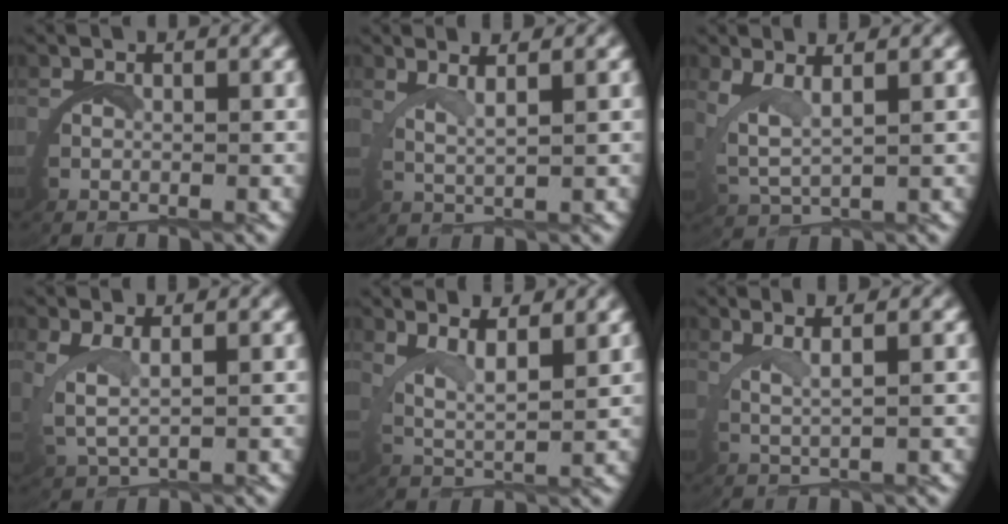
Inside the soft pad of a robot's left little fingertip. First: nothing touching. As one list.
[{"total": 2.8, "force": [2.2, -0.4, 1.7], "torque": [-0.043, -0.001, 0.044]}, {"total": 3.7, "force": [2.0, 1.7, 2.5], "torque": [-0.080, -0.006, 0.043]}, {"total": 2.9, "force": [1.4, 1.3, 2.2], "torque": [-0.071, -0.008, 0.037]}, {"total": 4.3, "force": [2.9, 1.3, 2.9], "torque": [-0.065, -0.008, 0.048]}, {"total": 2.7, "force": [1.9, -0.6, 1.8], "torque": [-0.042, 0.003, 0.038]}]